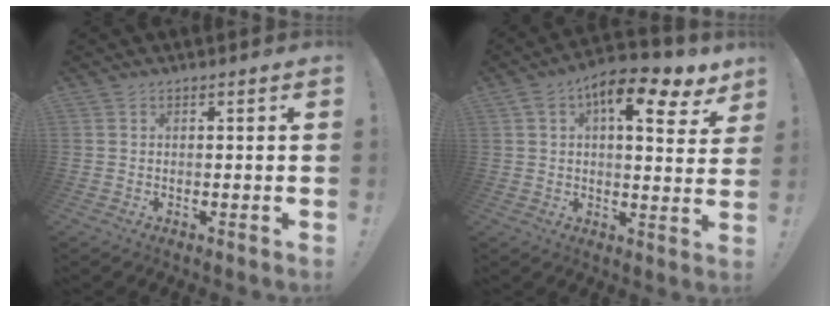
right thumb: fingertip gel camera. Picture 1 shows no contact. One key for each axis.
{"total": 13.5, "fx": 6.5, "fy": 5.2, "fz": 10.6, "tx": -0.146, "ty": -0.034, "tz": 0.101}